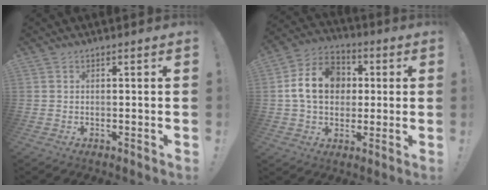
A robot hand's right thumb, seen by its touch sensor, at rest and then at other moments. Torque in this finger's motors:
{"motor_torque": [0.29, 1.54, 1.58, -0.19, 0.40]}